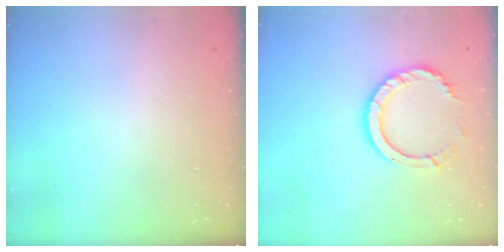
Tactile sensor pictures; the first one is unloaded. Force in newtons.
{"total": 10.1, "press": 10.1, "slide": 0.9}